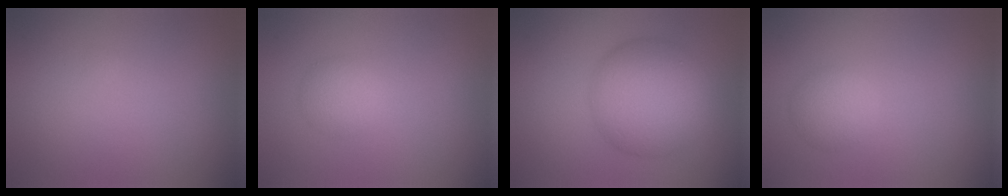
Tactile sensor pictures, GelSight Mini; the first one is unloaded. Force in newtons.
{"total": 2.0, "press": 2.0, "slide": 0.1}
{"total": 8.2, "press": 8.2, "slide": 0.5}
{"total": 2.2, "press": 2.2, "slide": 0.1}